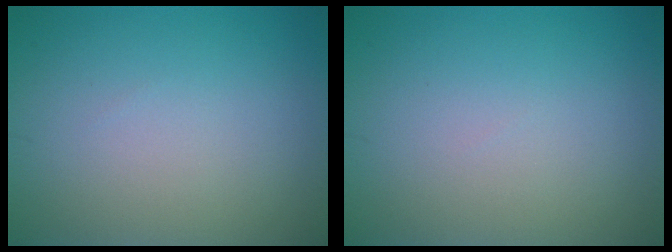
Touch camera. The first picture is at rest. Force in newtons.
{"total": 0.0}